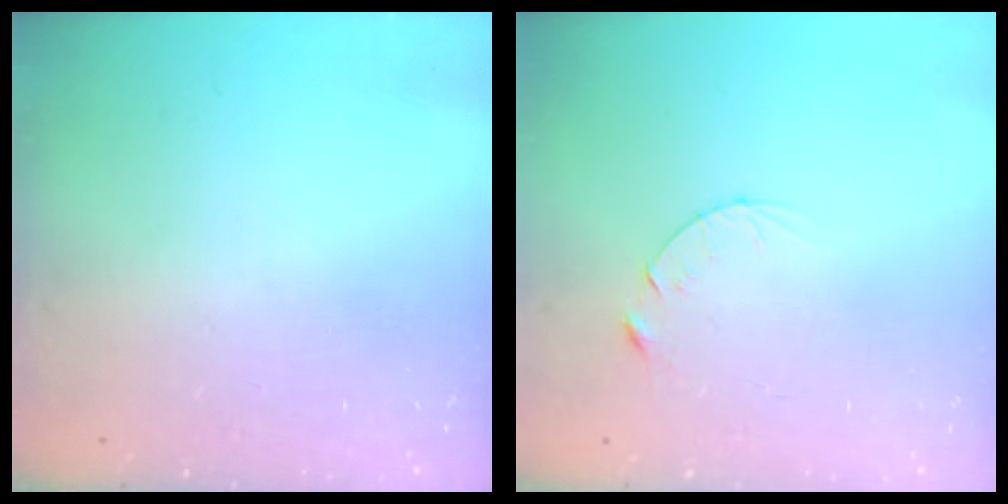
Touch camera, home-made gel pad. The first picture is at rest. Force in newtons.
{"total": 4.1, "press": 4.0, "slide": 0.4}